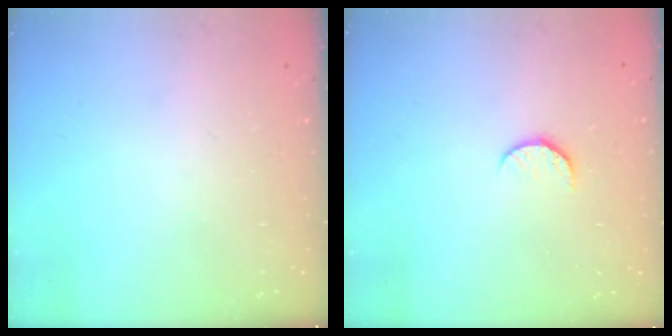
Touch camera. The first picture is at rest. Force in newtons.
{"total": 5.9, "press": 5.9, "slide": 0.5}